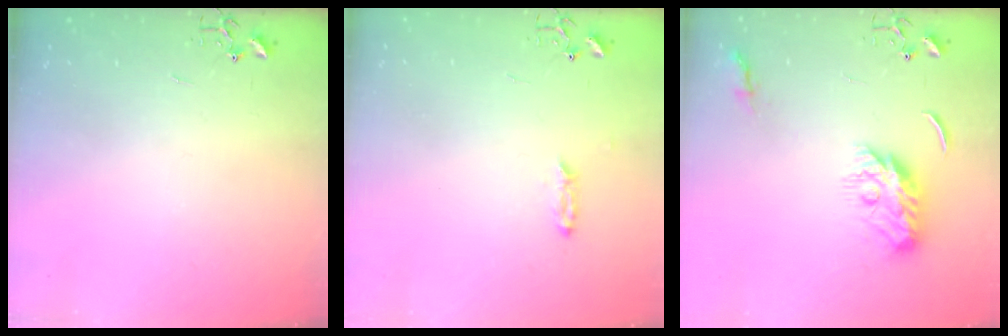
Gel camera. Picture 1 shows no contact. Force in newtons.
{"total": 2.3, "press": 2.2, "slide": 0.4}
{"total": 10.2, "press": 10.2, "slide": 0.1}